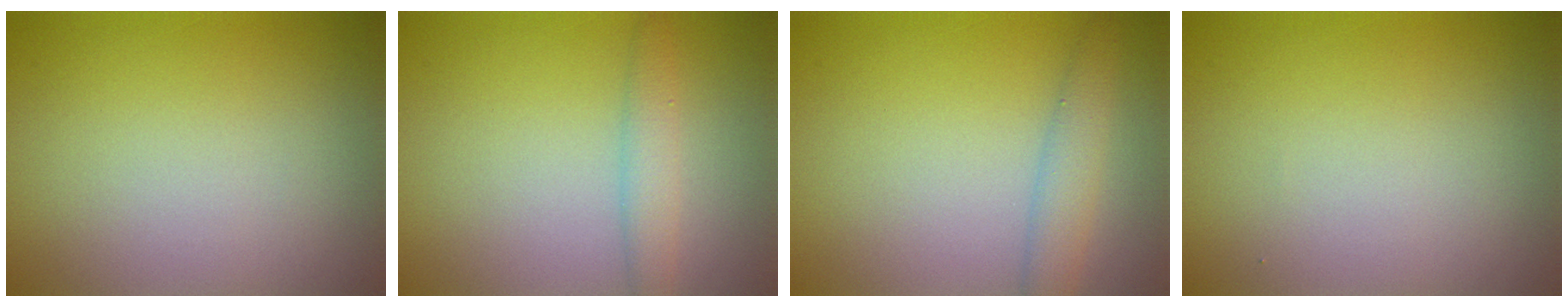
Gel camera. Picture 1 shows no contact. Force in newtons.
{"total": 2.2, "press": 2.2, "slide": 0.1}
{"total": 2.5, "press": 2.5, "slide": 0.1}
{"total": 0.0}